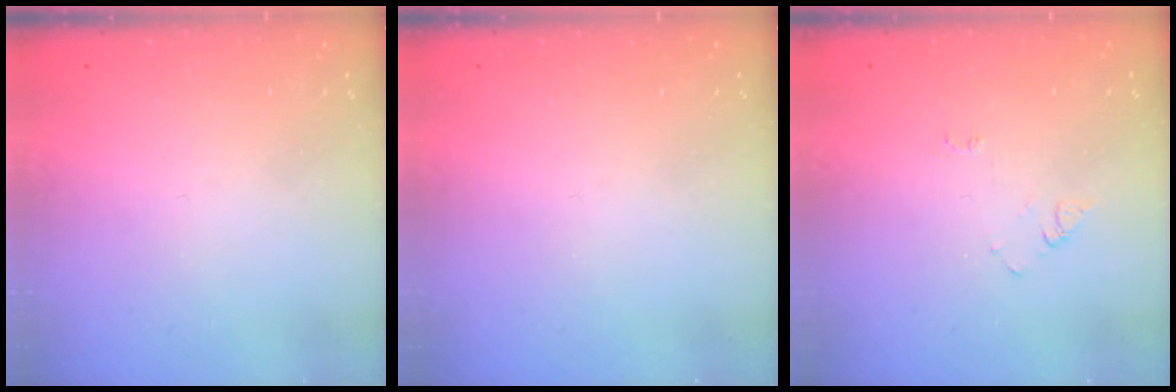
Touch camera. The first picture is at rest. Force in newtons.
{"total": 0.0}
{"total": 4.2, "press": 4.2, "slide": 0.5}